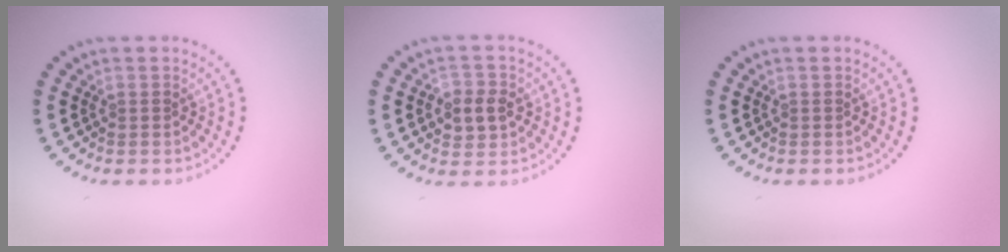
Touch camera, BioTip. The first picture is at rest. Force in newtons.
{"total": 2.9, "press": 2.9, "slide": 0.4}
{"total": 0.0}